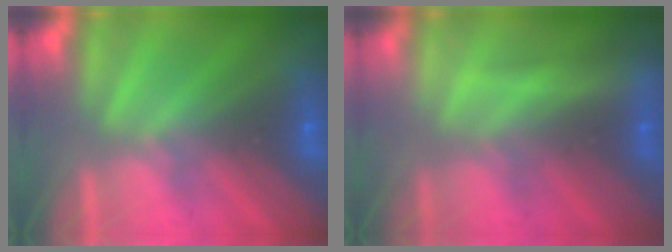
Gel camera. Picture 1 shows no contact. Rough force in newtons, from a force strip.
{"total": 2.2}